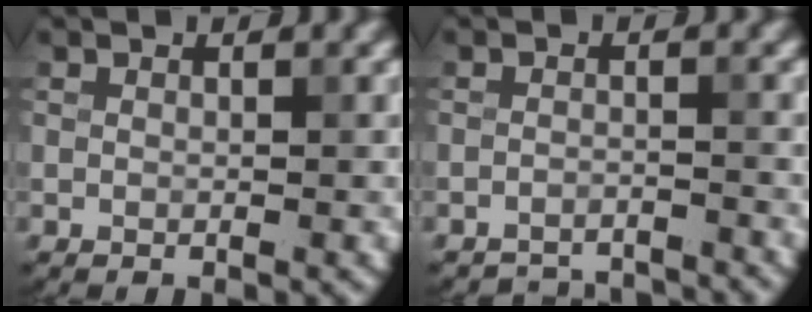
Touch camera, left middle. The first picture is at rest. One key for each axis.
{"total": 4.3, "fx": -4.3, "fy": 0.3, "fz": 0.3, "tx": -0.002, "ty": -0.003, "tz": -0.066}